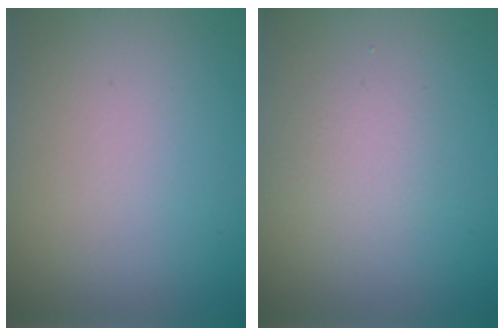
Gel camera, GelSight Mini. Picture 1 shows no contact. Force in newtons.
{"total": 1.7, "press": 1.7, "slide": 0.2}